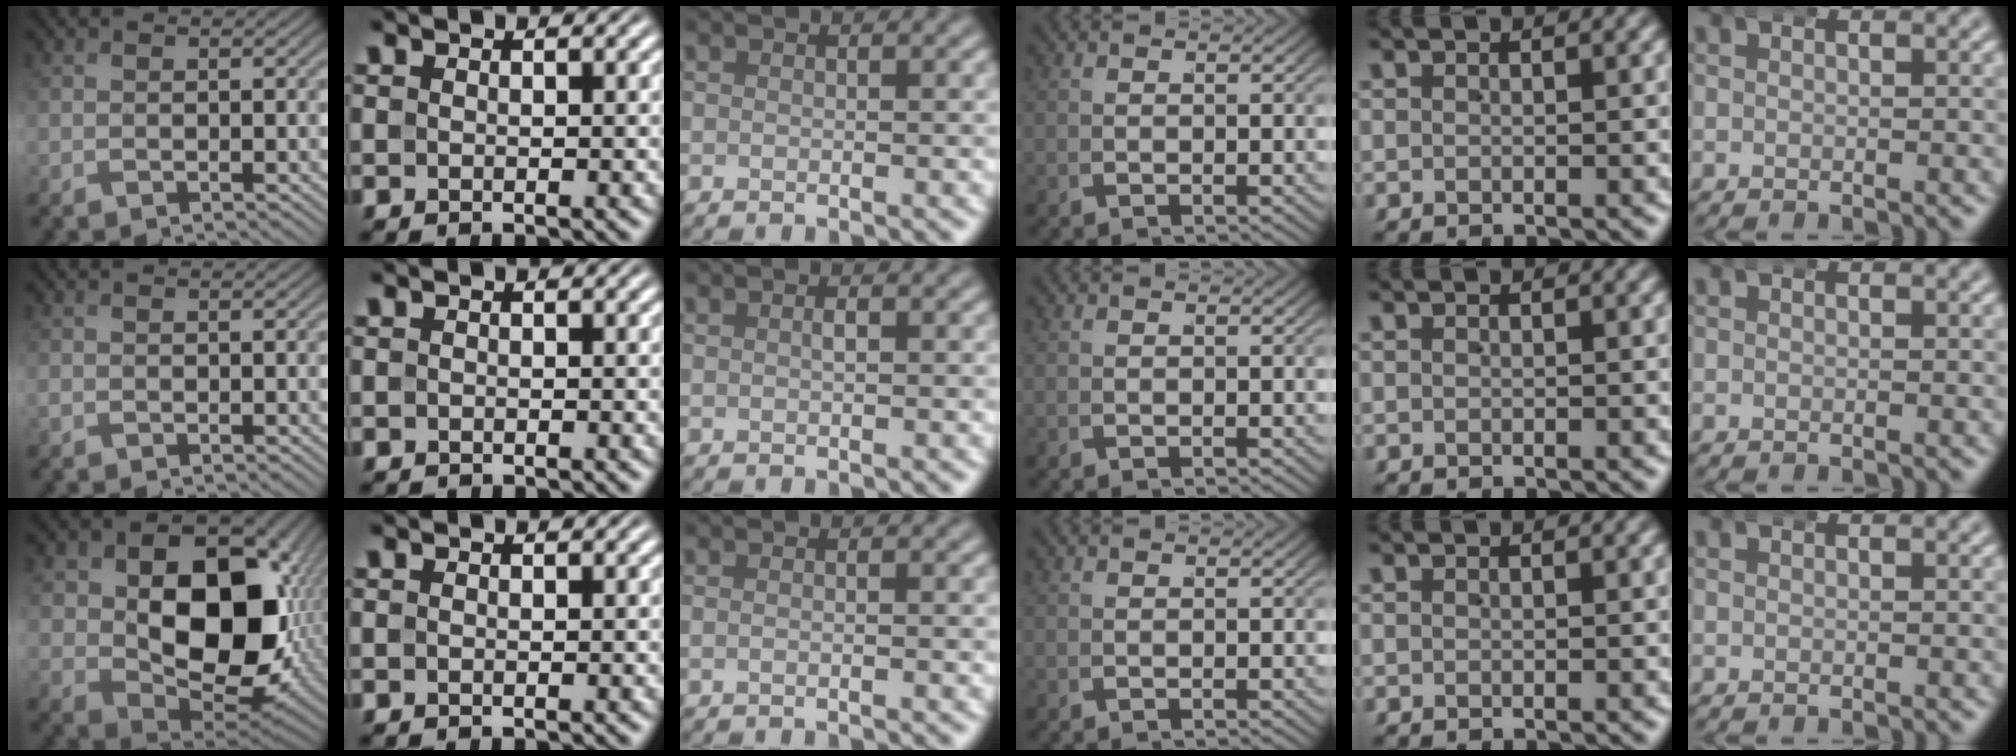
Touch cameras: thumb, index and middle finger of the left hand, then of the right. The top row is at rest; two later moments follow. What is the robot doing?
{"motion": "wrap", "object": "arm wrap"}